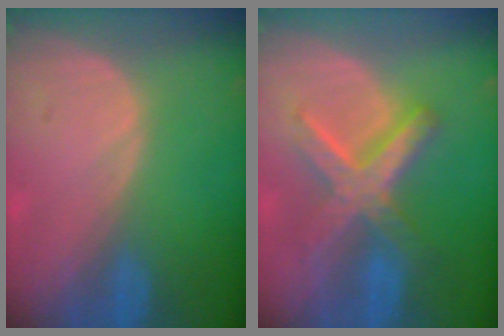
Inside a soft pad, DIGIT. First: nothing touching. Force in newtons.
{"total": 7.7, "press": 7.7, "slide": 0.7}